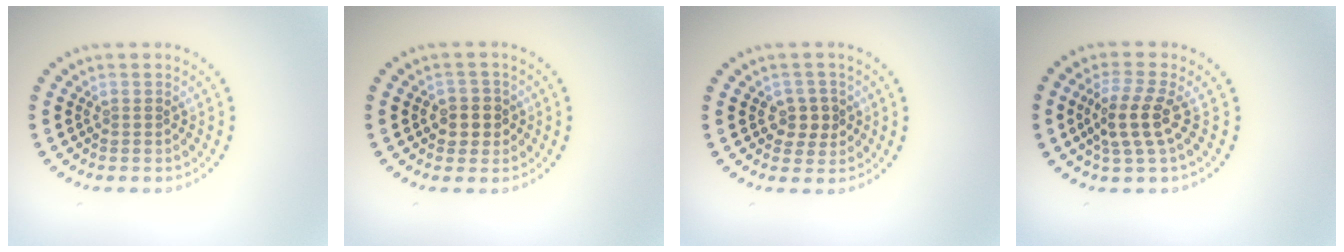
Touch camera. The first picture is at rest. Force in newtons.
{"total": 2.4, "press": 2.3, "slide": 0.9}
{"total": 2.4, "press": 2.2, "slide": 0.8}
{"total": 3.4, "press": 3.0, "slide": 1.7}